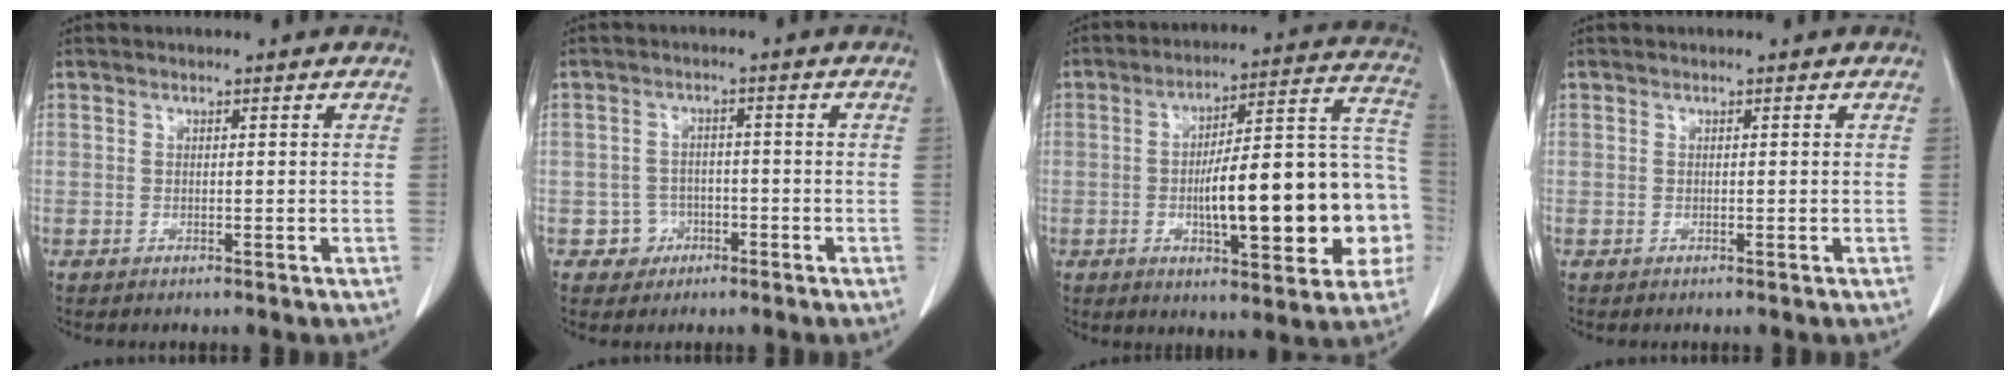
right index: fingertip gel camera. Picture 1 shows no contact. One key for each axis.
{"total": 3.4, "fx": -1.5, "fy": 3.0, "fz": -0.1, "tx": 0.012, "ty": 0.016, "tz": -0.022}
{"total": 21.6, "fx": -4.1, "fy": 5.0, "fz": 20.6, "tx": -0.229, "ty": 0.046, "tz": -0.044}
{"total": 0.0}